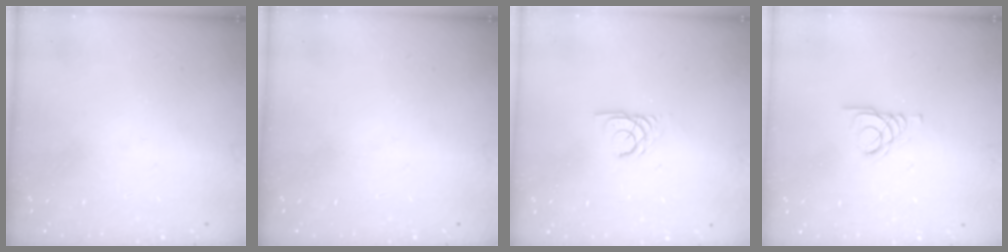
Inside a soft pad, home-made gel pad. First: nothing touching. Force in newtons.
{"total": 0.0}
{"total": 2.7, "press": 2.7, "slide": 0.1}
{"total": 1.6, "press": 1.6, "slide": 0.2}